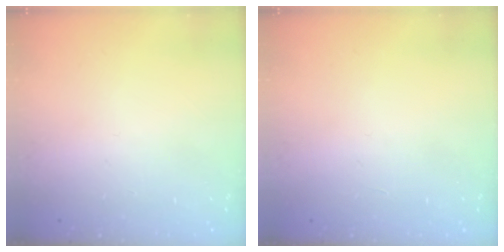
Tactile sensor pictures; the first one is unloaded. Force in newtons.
{"total": 0.0}